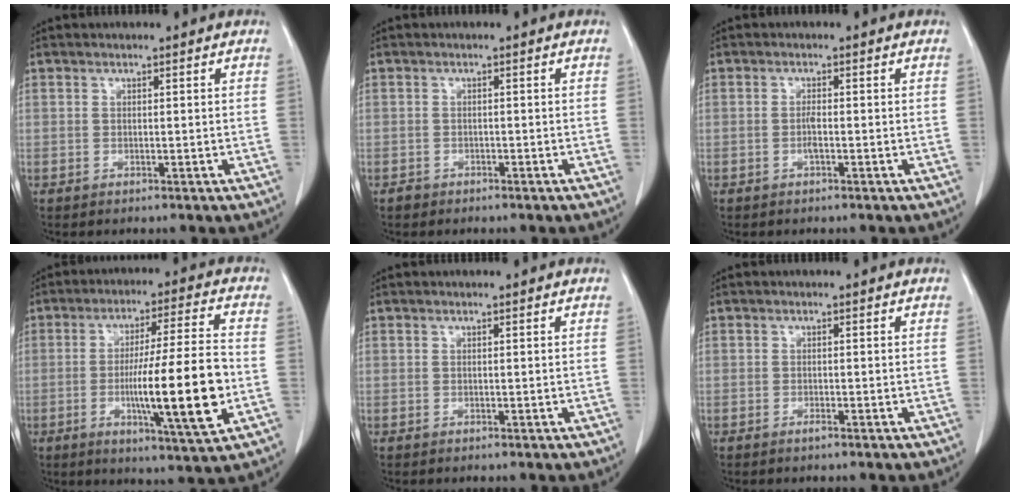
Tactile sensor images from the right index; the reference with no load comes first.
{"total": 1.2, "force": [-0.9, 0.8, -0.2], "torque": [-0.002, 0.003, -0.017]}
{"total": 1.2, "force": [-0.3, 0.1, 1.1], "torque": [-0.020, 0.003, -0.005]}
{"total": 15.4, "force": [-3.2, 0.3, 15.0], "torque": [-0.245, -0.010, -0.049]}
{"total": 0.0}
{"total": 0.7, "force": [-0.6, 0.0, 0.4], "torque": [-0.009, -0.001, -0.009]}